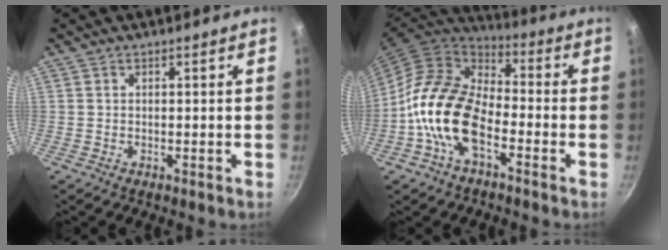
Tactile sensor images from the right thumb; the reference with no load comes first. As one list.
[{"total": 16.2, "force": [-5.2, 9.6, 11.9], "torque": [-0.197, 0.046, -0.117]}]